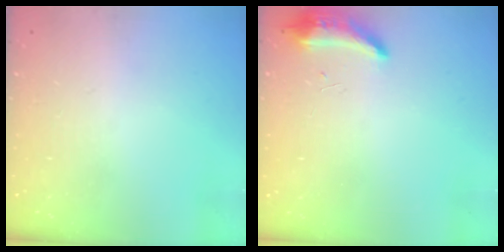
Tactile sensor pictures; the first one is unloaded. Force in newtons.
{"total": 8.5, "press": 8.4, "slide": 1.6}